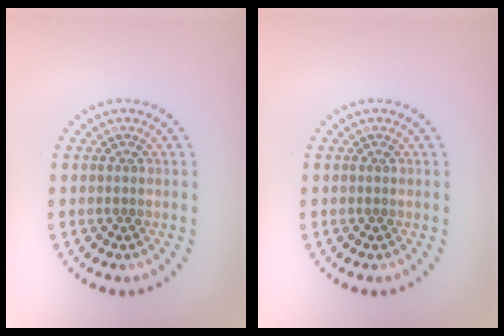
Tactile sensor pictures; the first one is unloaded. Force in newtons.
{"total": 0.0}